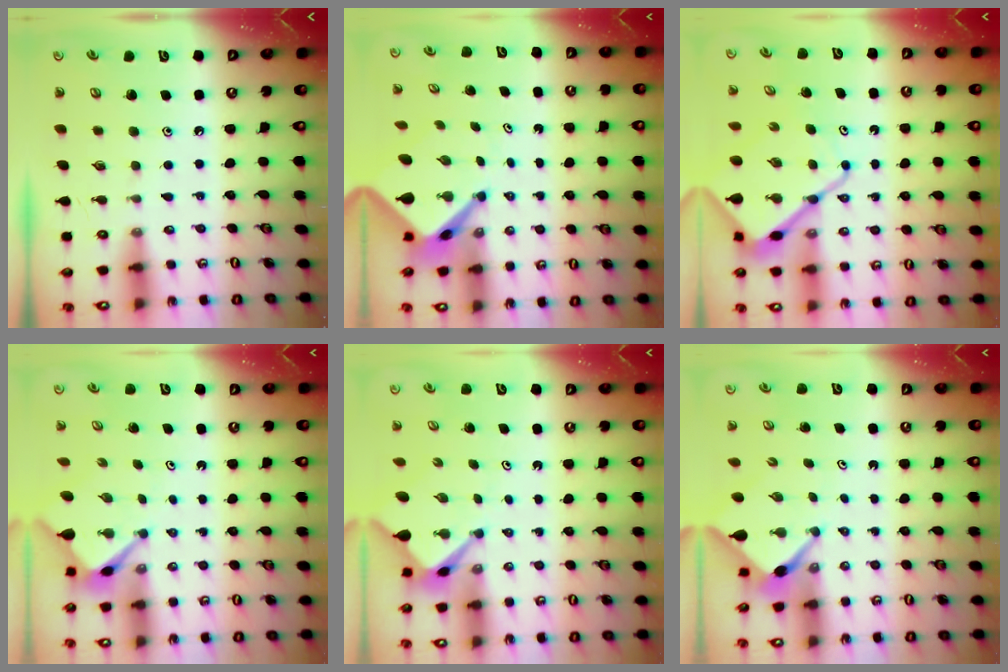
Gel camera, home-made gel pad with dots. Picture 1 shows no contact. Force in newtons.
{"total": 4.7, "press": 4.7, "slide": 0.4}
{"total": 12.2, "press": 12.1, "slide": 1.4}
{"total": 2.9, "press": 2.9, "slide": 0.2}
{"total": 2.6, "press": 2.6, "slide": 0.3}
{"total": 2.5, "press": 2.5, "slide": 0.3}